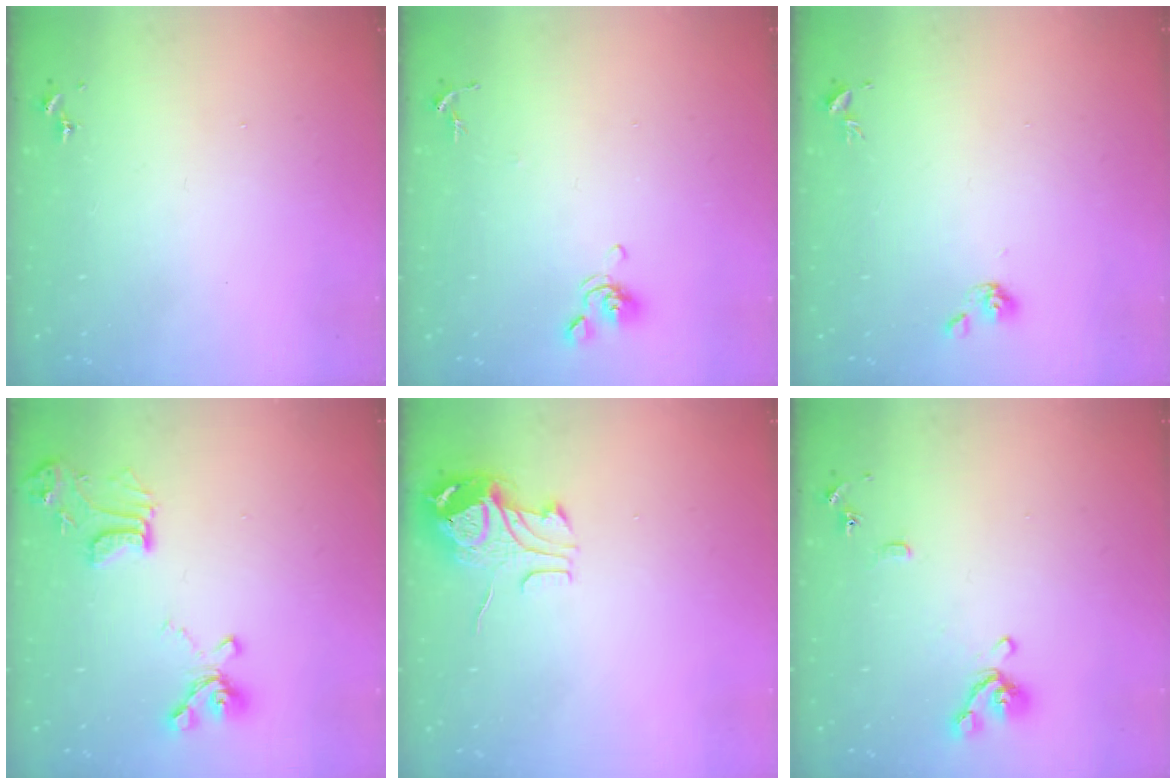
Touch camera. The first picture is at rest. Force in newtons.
{"total": 6.9, "press": 6.7, "slide": 1.6}
{"total": 4.7, "press": 4.5, "slide": 1.3}
{"total": 14.3, "press": 14.2, "slide": 1.7}
{"total": 9.8, "press": 9.8, "slide": 1.2}
{"total": 9.9, "press": 9.8, "slide": 1.3}